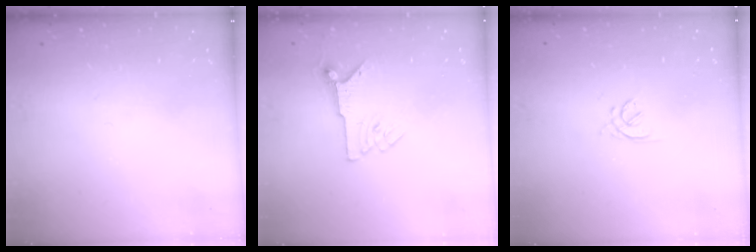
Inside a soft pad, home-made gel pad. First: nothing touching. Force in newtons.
{"total": 6.9, "press": 6.9, "slide": 0.3}
{"total": 2.8, "press": 2.8, "slide": 0.7}